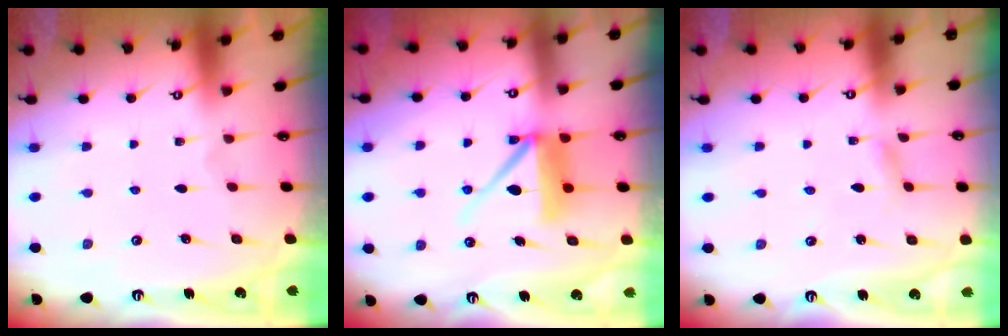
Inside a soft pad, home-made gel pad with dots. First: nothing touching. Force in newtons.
{"total": 10.7, "press": 10.6, "slide": 1.0}
{"total": 2.2, "press": 2.2, "slide": 0.1}